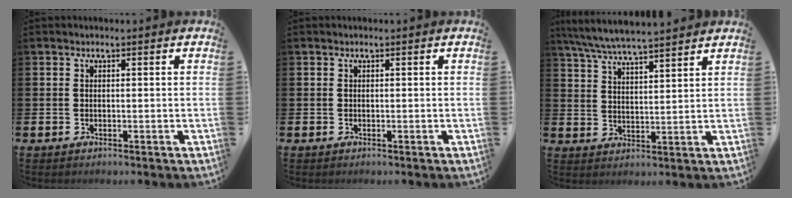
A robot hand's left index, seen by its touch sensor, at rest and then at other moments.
{"total": 0.0}
{"total": 6.4, "force": [6.1, 0.2, 1.8], "torque": [-0.059, -0.029, 0.110]}